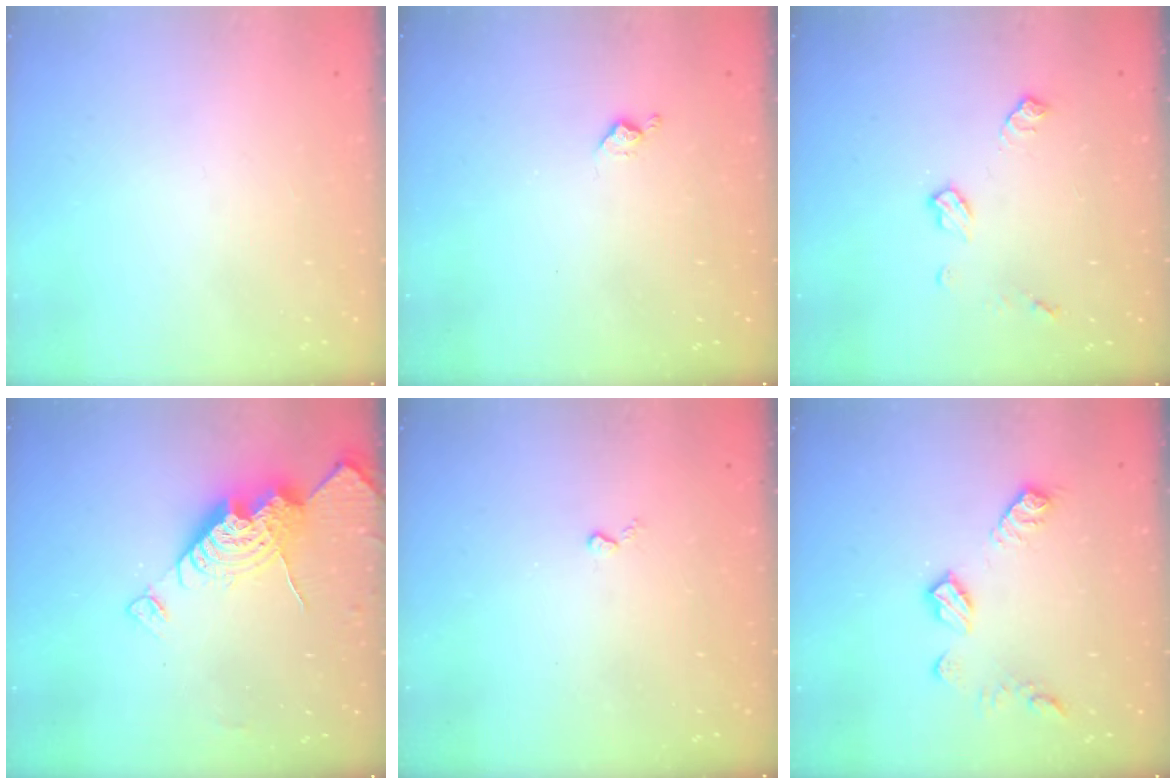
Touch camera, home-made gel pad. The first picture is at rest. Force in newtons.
{"total": 4.5, "press": 4.5, "slide": 0.7}
{"total": 7.7, "press": 7.7, "slide": 0.3}
{"total": 14.8, "press": 14.8, "slide": 1.3}
{"total": 2.6, "press": 2.6, "slide": 0.5}
{"total": 9.7, "press": 9.7, "slide": 0.2}